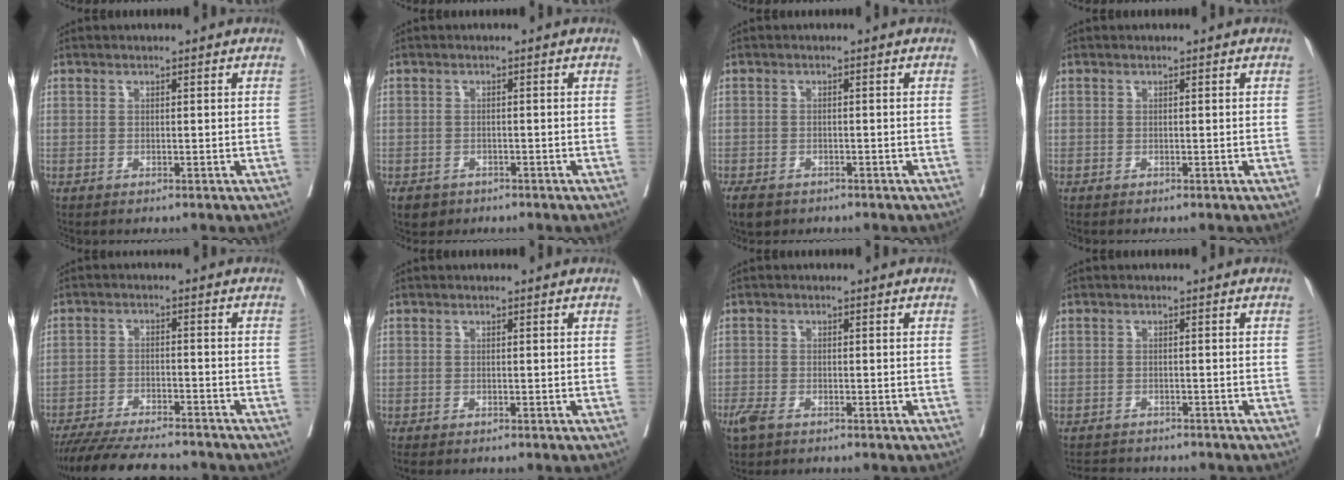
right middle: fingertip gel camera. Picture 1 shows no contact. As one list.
[{"total": 2.9, "force": [-2.0, 2.0, 0.6], "torque": [-0.008, 0.001, -0.031]}, {"total": 4.7, "force": [-3.5, 2.5, 1.9], "torque": [-0.030, -0.005, -0.053]}, {"total": 0.0}, {"total": 14.5, "force": [-13.1, 2.1, 5.9], "torque": [-0.102, -0.016, -0.196]}, {"total": 1.3, "force": [-1.2, 0.2, 0.6], "torque": [-0.012, -0.005, -0.019]}, {"total": 2.9, "force": [-2.0, 1.1, 1.7], "torque": [-0.041, -0.006, -0.036]}, {"total": 5.8, "force": [-5.5, 1.3, 1.4], "torque": [-0.016, -0.005, -0.078]}]